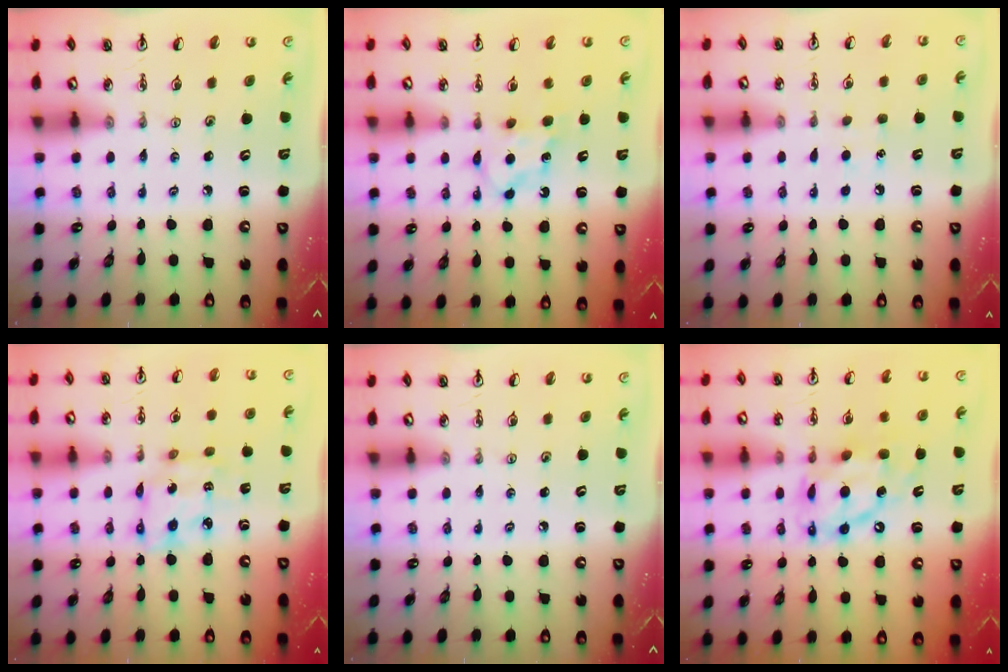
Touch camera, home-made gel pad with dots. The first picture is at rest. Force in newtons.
{"total": 6.3, "press": 6.3, "slide": 0.3}
{"total": 5.2, "press": 5.2, "slide": 0.5}
{"total": 9.1, "press": 9.1, "slide": 0.8}
{"total": 0.0}
{"total": 13.2, "press": 13.1, "slide": 1.4}